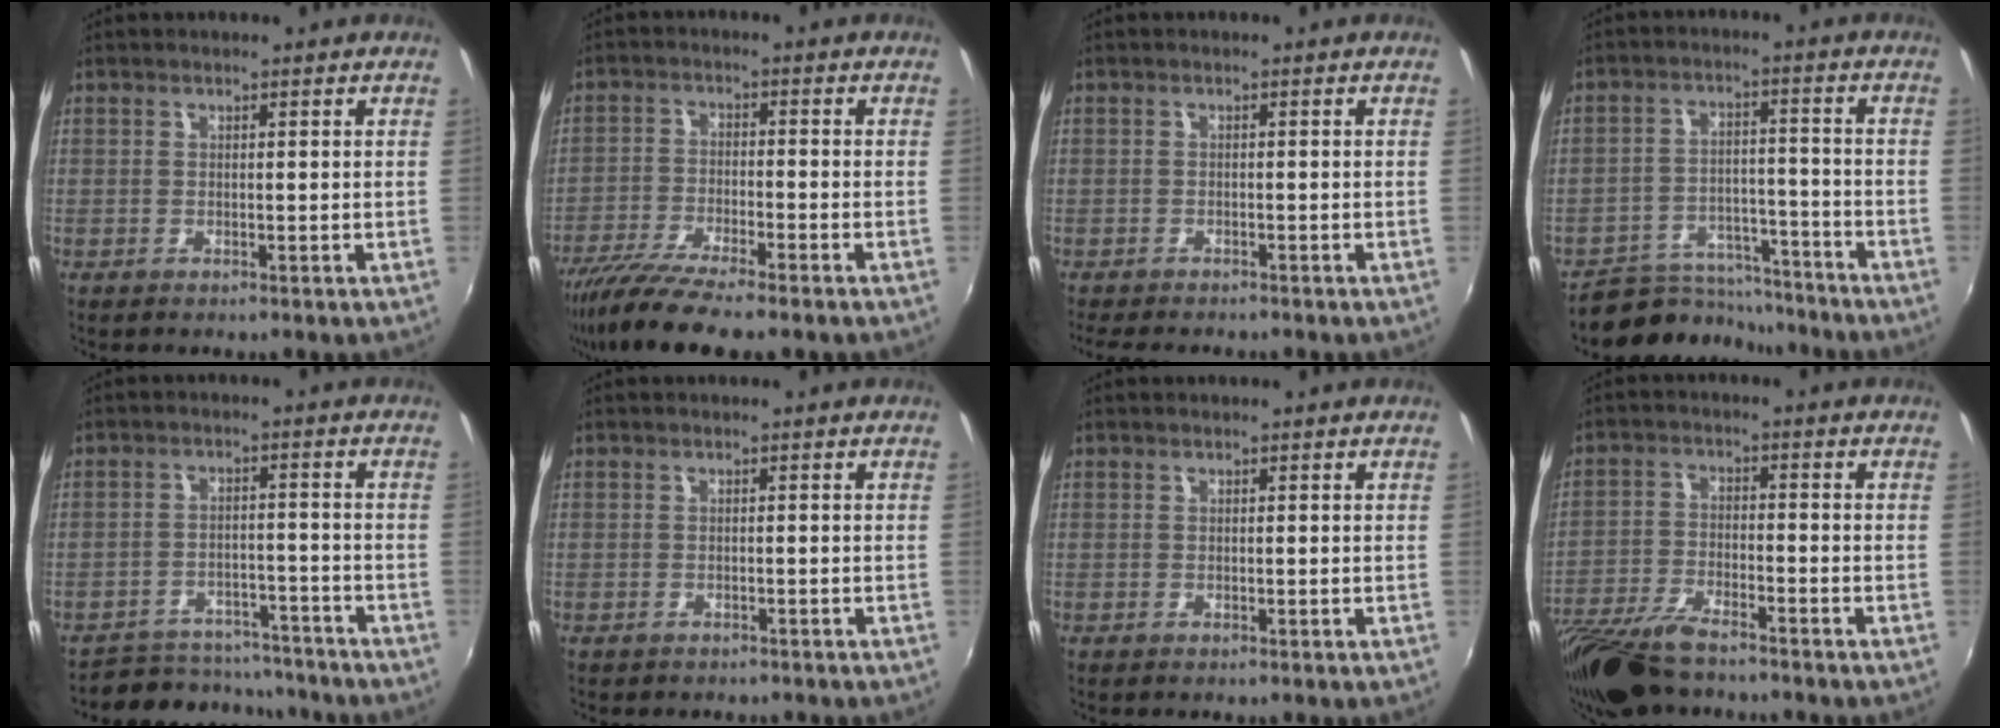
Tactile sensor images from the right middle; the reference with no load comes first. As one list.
[{"total": 10.4, "force": [-8.4, 0.9, 6.0], "torque": [-0.133, -0.034, -0.151]}, {"total": 4.8, "force": [-4.3, 1.0, 1.8], "torque": [-0.048, -0.018, -0.071]}, {"total": 9.6, "force": [-8.9, 3.6, 0.7], "torque": [-0.024, 0.024, -0.133]}, {"total": 12.0, "force": [-10.8, 4.5, 2.5], "torque": [-0.068, 0.021, -0.145]}, {"total": 1.2, "force": [-1.0, 0.7, 0.1], "torque": [-0.008, -0.003, -0.014]}, {"total": 0.0}, {"total": 12.3, "force": [-10.0, 3.3, 6.5], "torque": [-0.152, -0.026, -0.191]}]